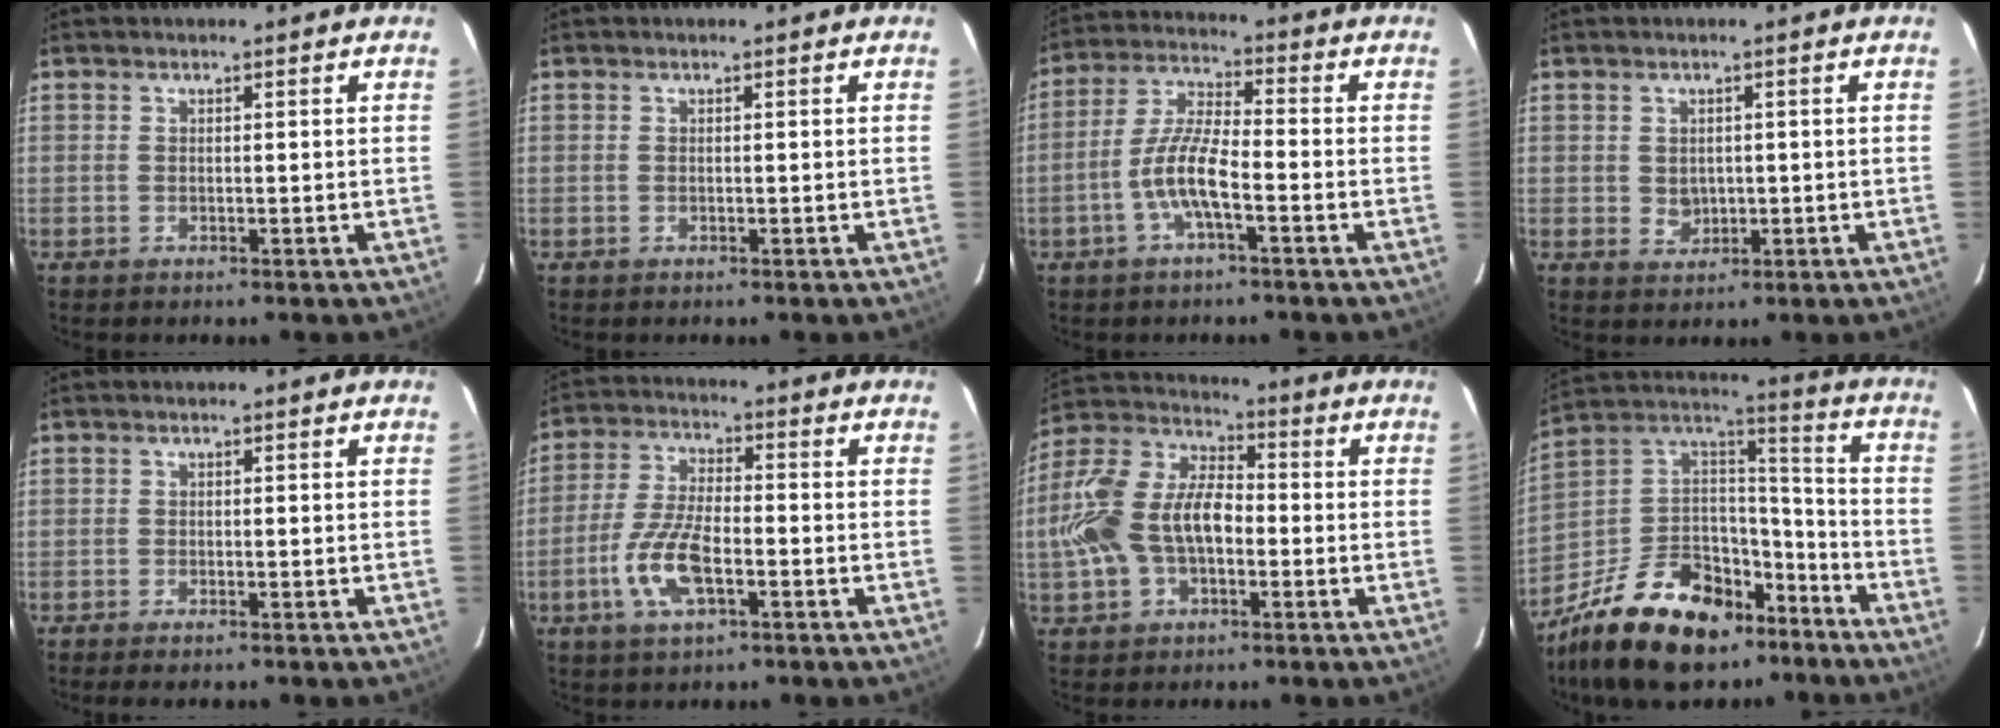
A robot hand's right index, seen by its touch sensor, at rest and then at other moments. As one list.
[{"total": 0.0}, {"total": 8.1, "force": [-3.4, 1.7, 7.2], "torque": [-0.154, 0.005, -0.065]}, {"total": 2.7, "force": [0.1, 2.5, 1.1], "torque": [-0.018, 0.001, 0.007]}, {"total": 1.5, "force": [-1.2, 0.3, 0.8], "torque": [-0.019, -0.004, -0.023]}, {"total": 10.4, "force": [-3.9, 3.9, 8.8], "torque": [-0.189, -0.002, -0.075]}, {"total": 15.8, "force": [-2.6, 9.7, 12.2], "torque": [-0.266, 0.019, -0.048]}, {"total": 25.1, "force": [-16.1, 13.8, 13.4], "torque": [-0.282, 0.035, -0.250]}]